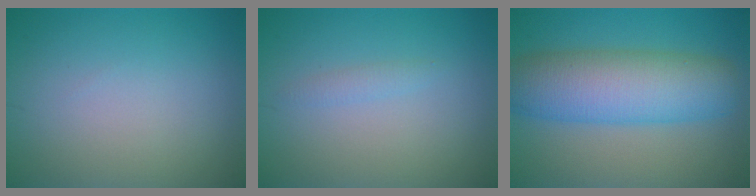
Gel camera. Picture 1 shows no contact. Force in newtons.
{"total": 0.9, "press": 0.9, "slide": 0.1}
{"total": 8.9, "press": 8.9, "slide": 0.1}